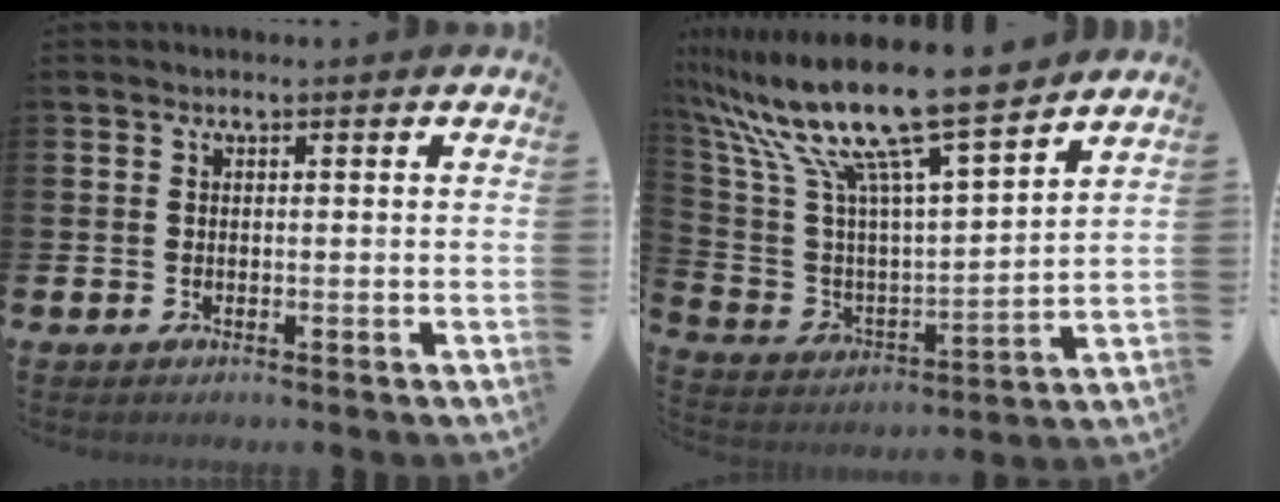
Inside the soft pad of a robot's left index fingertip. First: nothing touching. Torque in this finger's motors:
{"motor_torque": [1.00, -1.06, 1.05, 0.21]}